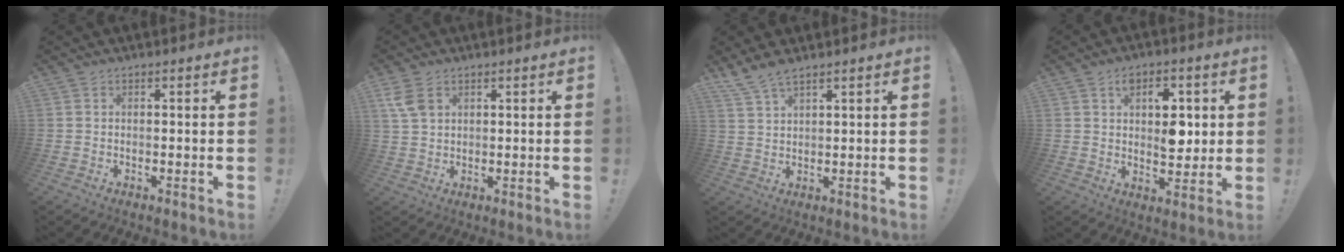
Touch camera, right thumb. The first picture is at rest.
{"total": 6.1, "force": [2.7, 3.9, 3.8], "torque": [-0.084, -0.003, 0.056]}
{"total": 4.9, "force": [4.1, 0.7, 2.6], "torque": [-0.065, -0.017, 0.079]}
{"total": 9.5, "force": [2.7, 6.3, 6.6], "torque": [-0.077, -0.007, 0.045]}